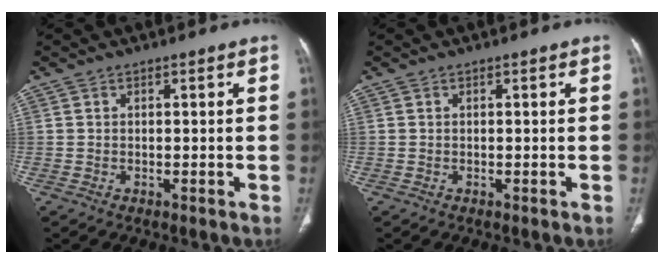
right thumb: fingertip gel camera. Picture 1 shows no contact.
{"total": 0.0}